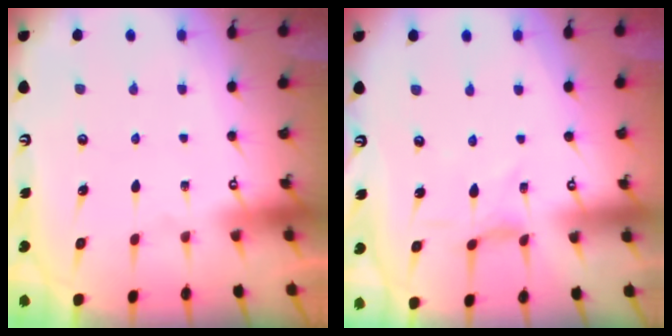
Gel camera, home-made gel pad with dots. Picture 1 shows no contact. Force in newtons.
{"total": 1.5, "press": 1.5, "slide": 0.3}